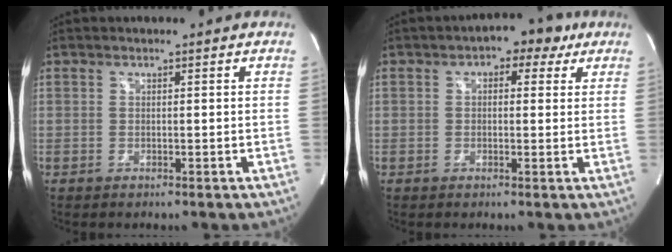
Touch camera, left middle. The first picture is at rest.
{"total": 6.0, "force": [2.9, 3.1, 4.2], "torque": [-0.050, 0.029, 0.032]}